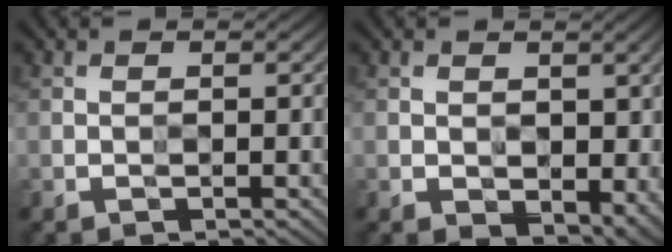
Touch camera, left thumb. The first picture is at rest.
{"total": 3.7, "force": [0.6, 2.8, 2.4], "torque": [-0.046, -0.020, 0.014]}